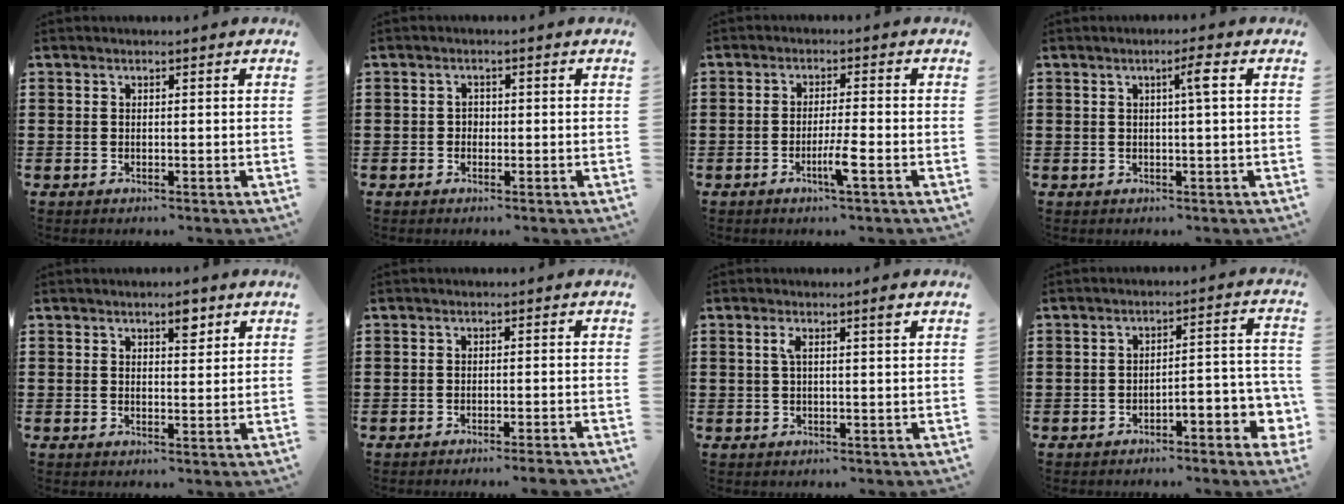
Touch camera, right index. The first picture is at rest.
{"total": 1.0, "force": [-0.3, 0.9, 0.4], "torque": [-0.012, 0.001, -0.007]}
{"total": 4.2, "force": [-2.0, 0.2, 3.6], "torque": [-0.067, -0.006, -0.039]}
{"total": 2.6, "force": [0.6, -0.3, 2.5], "torque": [-0.033, -0.008, 0.002]}
{"total": 3.2, "force": [2.1, 1.2, 2.1], "torque": [-0.030, 0.000, 0.033]}
{"total": 1.5, "force": [-1.3, -0.3, 0.6], "torque": [-0.010, 0.001, -0.026]}
{"total": 2.6, "force": [1.0, 0.1, 2.4], "torque": [-0.041, -0.003, 0.012]}
{"total": 3.6, "force": [-2.7, 0.7, 2.2], "torque": [-0.041, 0.005, -0.056]}